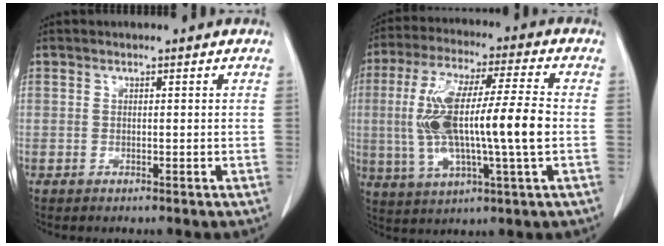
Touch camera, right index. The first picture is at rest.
{"total": 16.4, "force": [-0.8, 1.8, 16.3], "torque": [-0.323, 0.011, -0.015]}